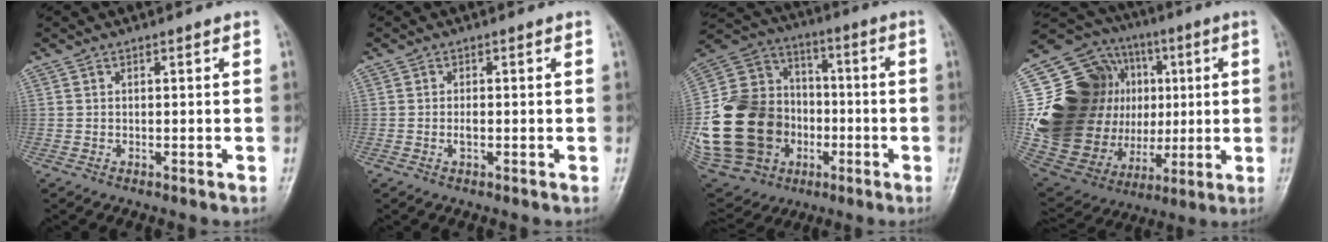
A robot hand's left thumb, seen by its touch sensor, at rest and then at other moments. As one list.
[{"total": 1.2, "force": [-0.3, 0.6, 1.1], "torque": [-0.019, 0.002, -0.004]}, {"total": 27.4, "force": [-4.6, 22.4, 15.0], "torque": [-0.306, 0.068, -0.062]}, {"total": 31.0, "force": [1.8, 23.5, 20.2], "torque": [-0.343, 0.031, 0.054]}]